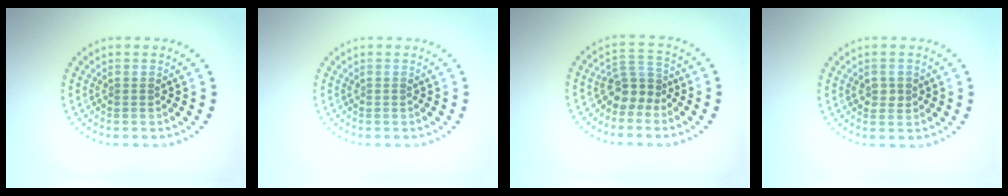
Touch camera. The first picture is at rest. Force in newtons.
{"total": 0.0}
{"total": 2.8, "press": 2.3, "slide": 1.7}
{"total": 1.6, "press": 1.6, "slide": 0.2}